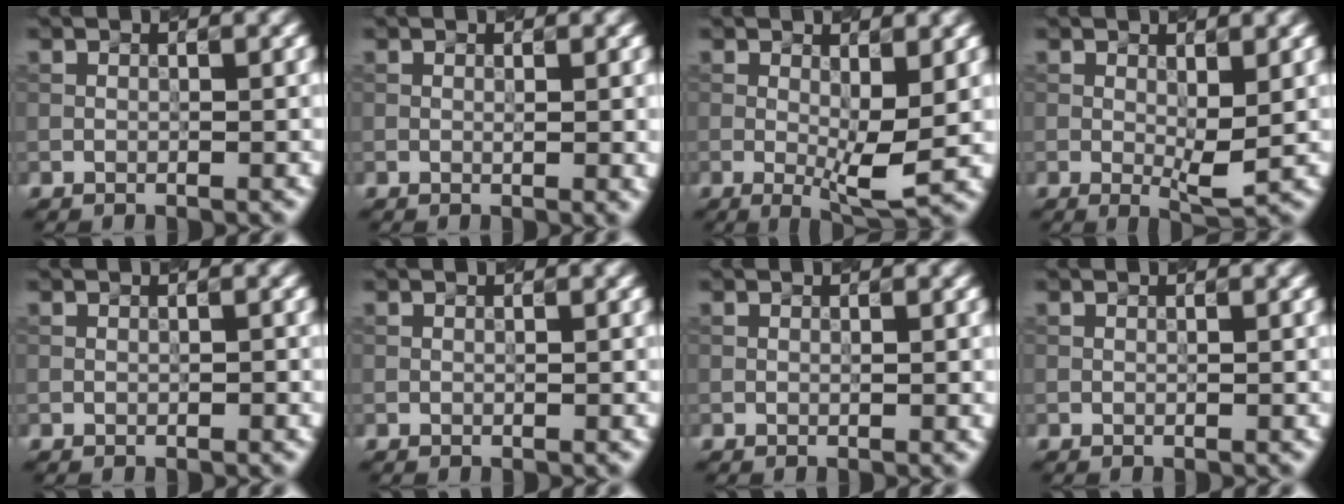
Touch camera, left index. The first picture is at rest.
{"total": 1.3, "force": [0.0, 0.3, 1.3], "torque": [-0.017, 0.002, 0.001]}
{"total": 4.6, "force": [0.1, 0.9, 4.5], "torque": [-0.076, -0.012, 0.007]}
{"total": 2.4, "force": [0.3, 0.5, 2.3], "torque": [-0.044, -0.006, 0.009]}
{"total": 0.0}
{"total": 0.0}
{"total": 0.5, "force": [0.0, 0.1, 0.5], "torque": [-0.007, 0.001, -0.001]}
{"total": 0.0}